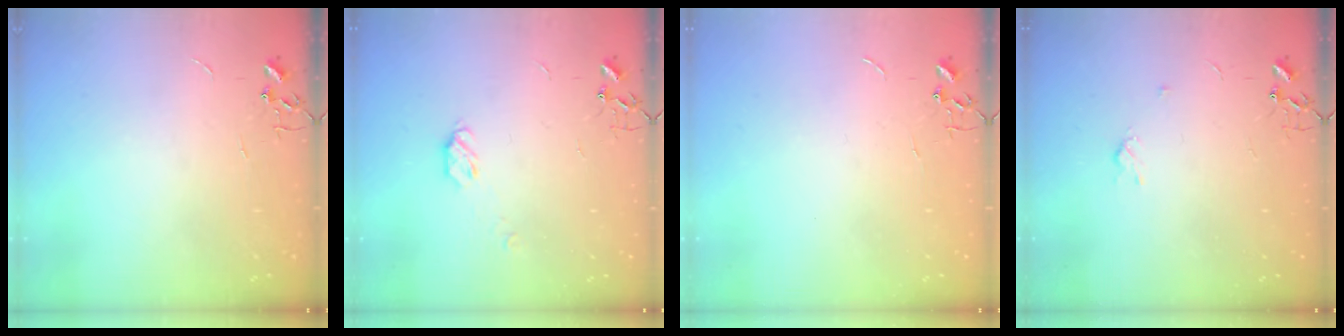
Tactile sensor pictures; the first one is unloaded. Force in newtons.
{"total": 5.0, "press": 4.9, "slide": 0.4}
{"total": 0.0}
{"total": 3.5, "press": 3.5, "slide": 0.7}